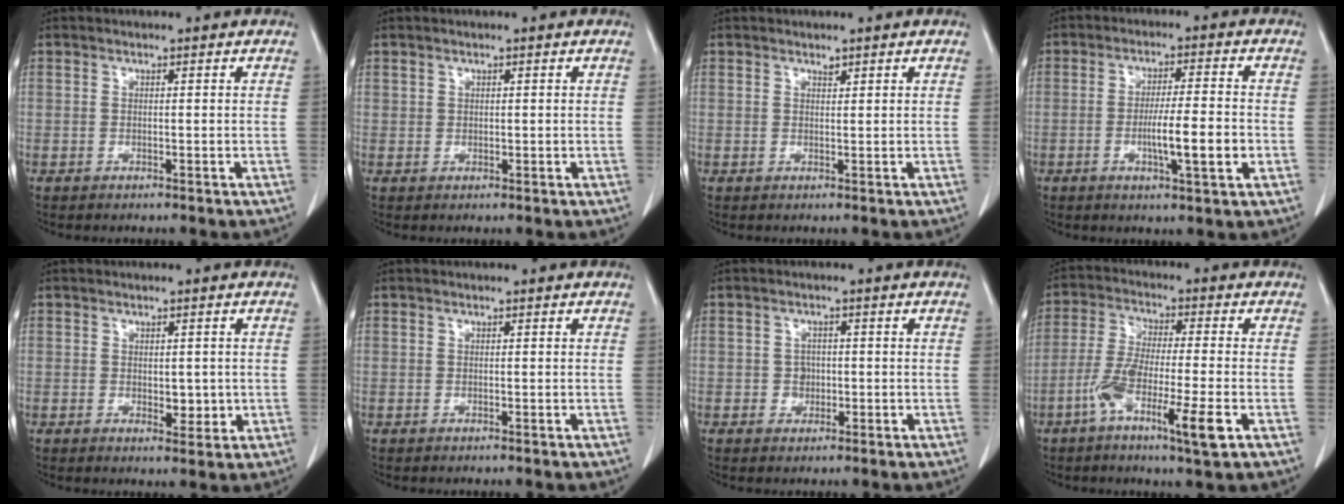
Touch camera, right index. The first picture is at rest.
{"total": 0.8, "force": [0.5, 0.6, 0.2], "torque": [0.006, -0.003, 0.008]}
{"total": 0.6, "force": [0.6, 0.2, 0.2], "torque": [-0.007, -0.006, 0.009]}
{"total": 8.0, "force": [-2.0, 0.5, 7.7], "torque": [-0.127, -0.004, -0.033]}
{"total": 3.1, "force": [-0.1, 1.9, 2.5], "torque": [-0.027, -0.005, 0.006]}
{"total": 0.0}
{"total": 2.1, "force": [-0.2, 2.0, 0.8], "torque": [-0.008, 0.005, -0.001]}
{"total": 10.7, "force": [-4.5, 0.8, 9.6], "torque": [-0.179, -0.013, -0.083]}